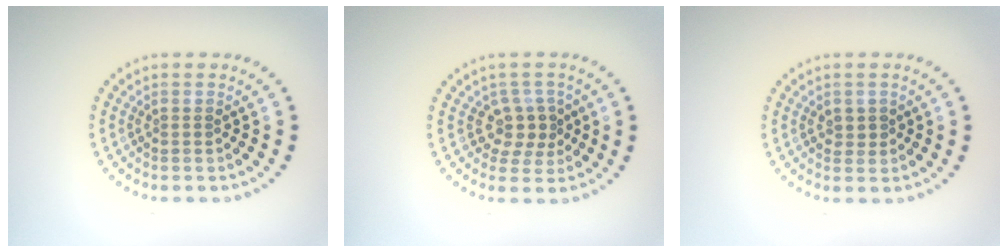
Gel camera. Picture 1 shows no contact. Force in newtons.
{"total": 2.5, "press": 2.0, "slide": 1.4}
{"total": 0.8, "press": 0.8, "slide": 0.2}